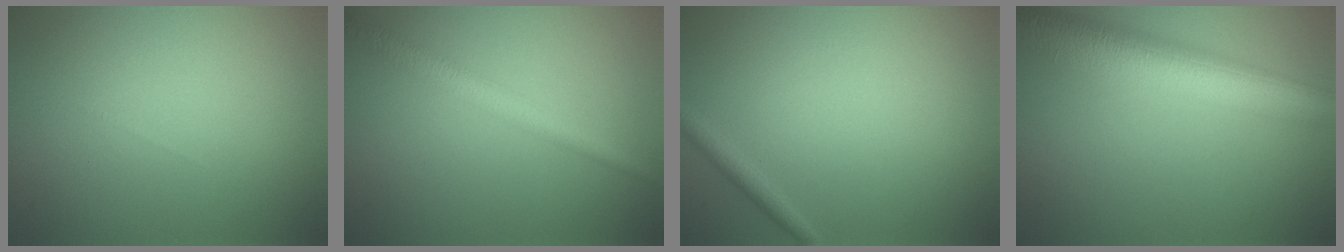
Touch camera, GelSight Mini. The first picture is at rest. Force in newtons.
{"total": 2.6, "press": 2.6, "slide": 0.0}
{"total": 1.1, "press": 1.1, "slide": 0.1}
{"total": 8.2, "press": 8.2, "slide": 0.3}